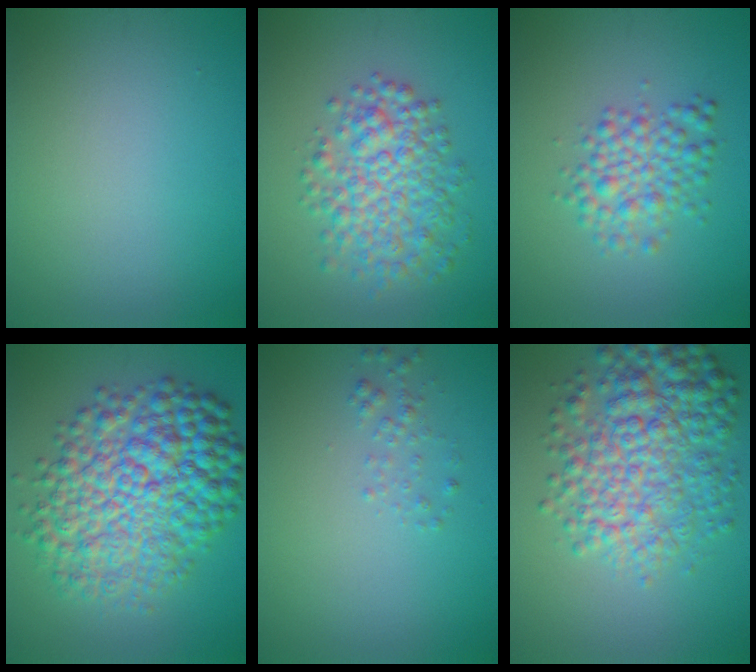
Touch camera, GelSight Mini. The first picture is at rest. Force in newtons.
{"total": 5.6, "press": 5.6, "slide": 0.1}
{"total": 3.6, "press": 3.6, "slide": 0.1}
{"total": 10.9, "press": 10.9, "slide": 0.0}
{"total": 1.2, "press": 1.2, "slide": 0.1}
{"total": 7.9, "press": 7.9, "slide": 0.1}